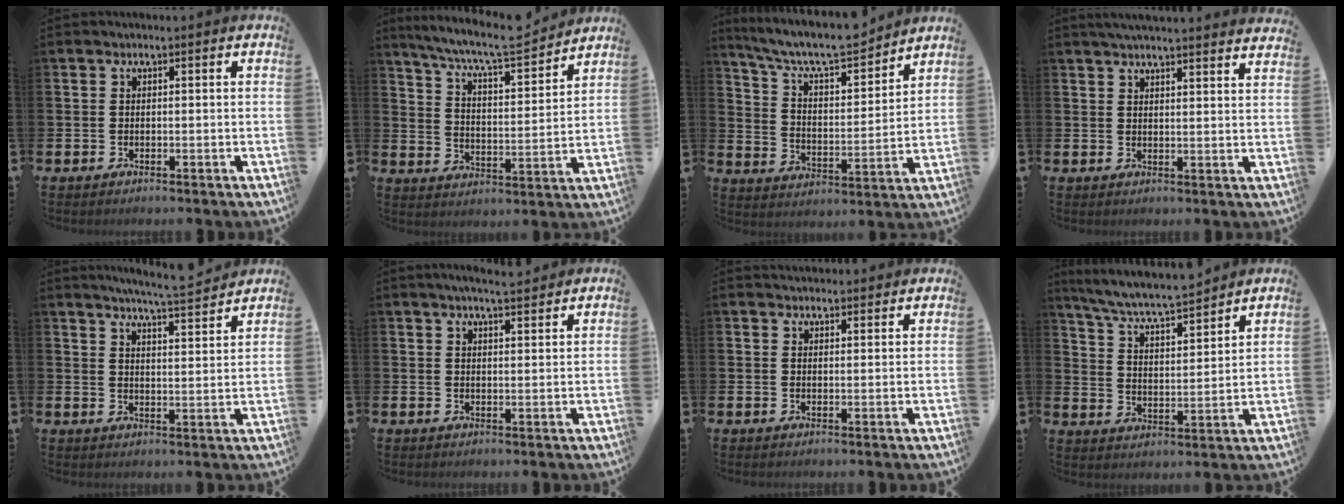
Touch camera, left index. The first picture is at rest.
{"total": 8.8, "force": [8.1, 0.9, 3.3], "torque": [-0.088, -0.051, 0.140]}
{"total": 9.1, "force": [8.4, 1.8, 3.0], "torque": [-0.091, -0.060, 0.146]}
{"total": 4.1, "force": [4.0, -0.4, 0.6], "torque": [-0.020, -0.019, 0.072]}
{"total": 6.3, "force": [6.1, -0.6, 1.4], "torque": [-0.034, -0.042, 0.106]}
{"total": 4.1, "force": [3.9, 0.0, 1.2], "torque": [-0.030, -0.013, 0.070]}
{"total": 2.4, "force": [2.3, 0.6, -0.1], "torque": [0.005, -0.010, 0.042]}
{"total": 7.1, "force": [6.8, 0.2, 1.9], "torque": [-0.070, -0.051, 0.118]}